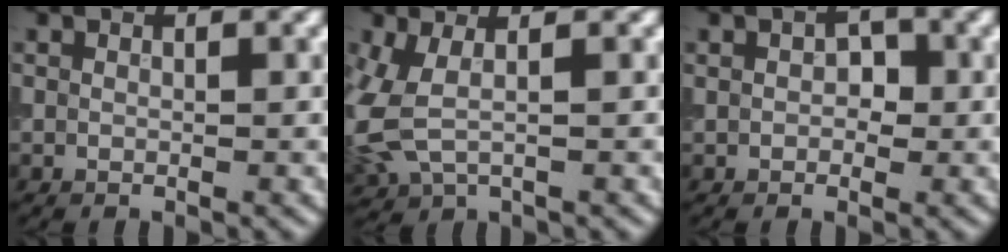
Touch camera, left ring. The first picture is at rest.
{"total": 4.3, "force": [0.1, 2.3, 3.6], "torque": [-0.106, -0.002, 0.002]}
{"total": 1.8, "force": [0.2, 1.3, 1.3], "torque": [-0.020, 0.003, -0.002]}